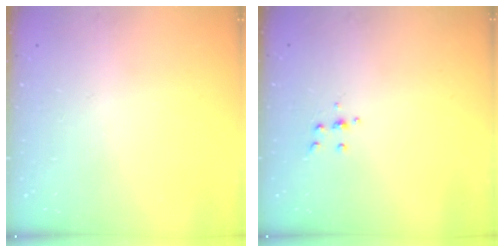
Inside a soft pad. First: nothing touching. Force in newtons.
{"total": 4.0, "press": 3.9, "slide": 0.9}